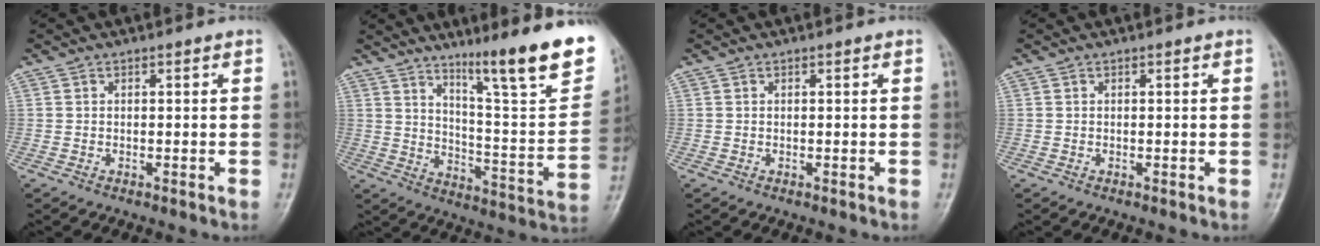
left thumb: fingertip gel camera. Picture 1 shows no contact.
{"total": 21.1, "force": [14.1, 2.5, 15.5], "torque": [-0.190, -0.083, 0.216]}
{"total": 0.0}
{"total": 0.0}